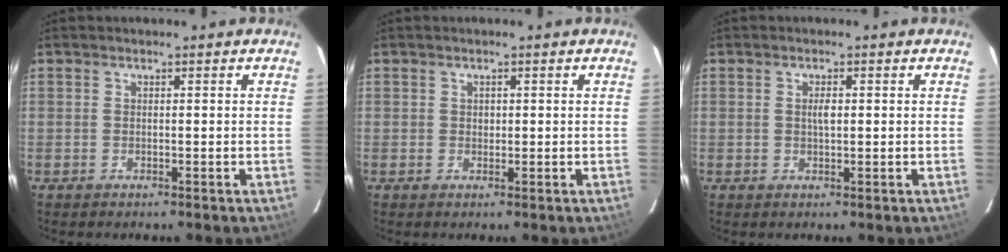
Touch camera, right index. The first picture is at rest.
{"total": 1.0, "force": [0.1, 0.9, 0.3], "torque": [-0.002, 0.002, 0.003]}
{"total": 1.8, "force": [0.2, 0.8, 1.6], "torque": [-0.029, 0.002, 0.004]}